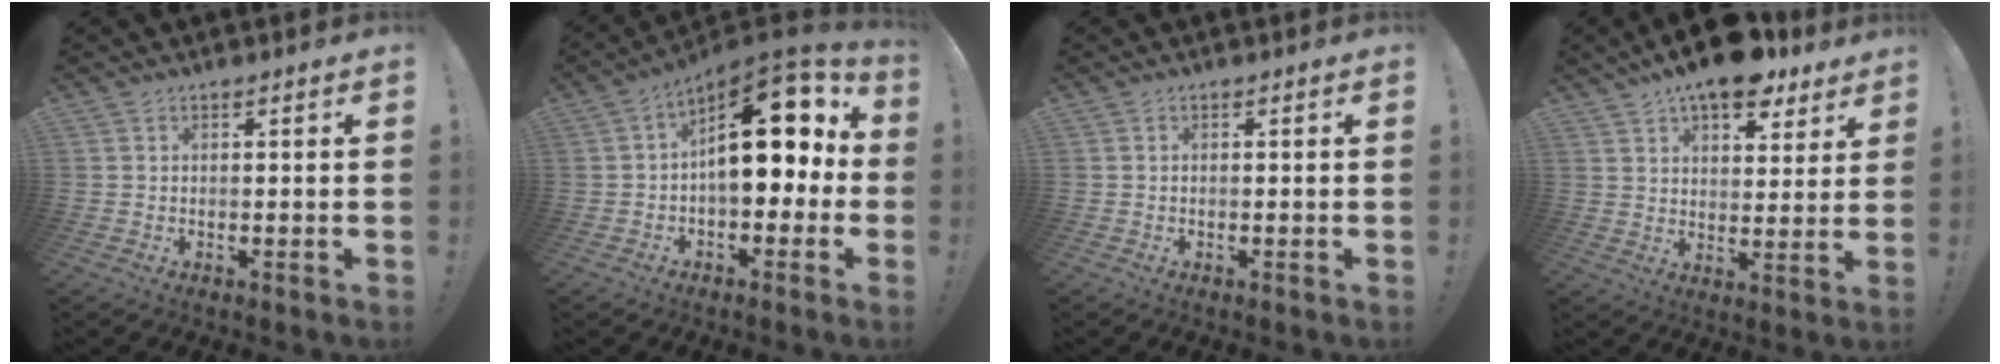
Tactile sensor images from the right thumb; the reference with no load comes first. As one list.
[{"total": 18.6, "force": [3.8, 9.3, 15.7], "torque": [-0.216, -0.018, 0.070]}, {"total": 0.0}, {"total": 13.0, "force": [9.2, 5.7, 7.1], "torque": [-0.101, -0.055, 0.161]}]